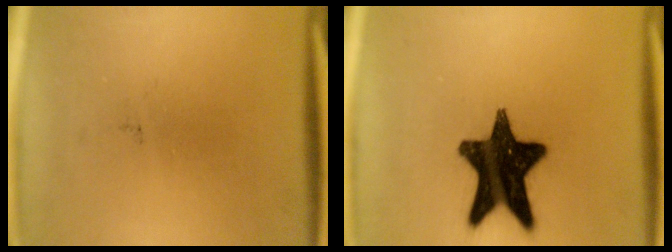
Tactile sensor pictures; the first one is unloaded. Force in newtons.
{"total": 17.4}